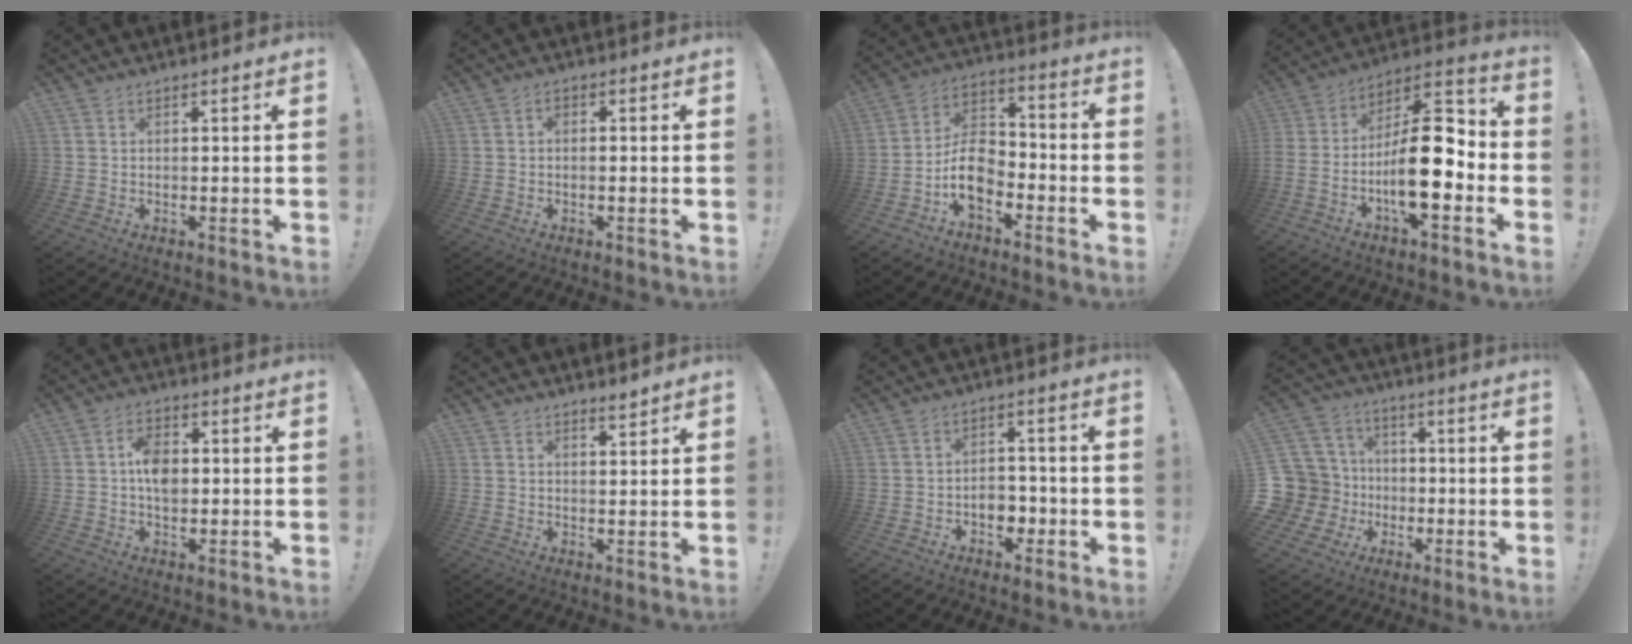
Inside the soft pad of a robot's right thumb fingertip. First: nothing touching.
{"total": 1.4, "force": [-0.9, 0.6, 0.9], "torque": [-0.018, 0.007, -0.015]}
{"total": 11.3, "force": [-5.3, 7.6, 6.6], "torque": [-0.123, 0.034, -0.092]}
{"total": 18.8, "force": [-5.2, 7.0, 16.6], "torque": [-0.287, 0.023, -0.084]}
{"total": 8.1, "force": [0.3, 5.4, 6.0], "torque": [-0.099, 0.010, 0.007]}
{"total": 2.7, "force": [2.5, 0.4, 0.8], "torque": [-0.005, -0.020, 0.043]}
{"total": 5.8, "force": [-2.0, 4.5, 3.1], "torque": [-0.039, 0.011, -0.033]}
{"total": 14.7, "force": [-1.5, 13.4, 5.8], "torque": [-0.130, 0.013, -0.006]}